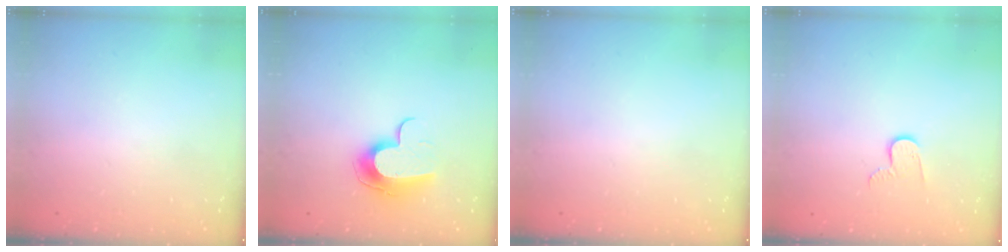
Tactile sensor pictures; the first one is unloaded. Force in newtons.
{"total": 10.7, "press": 10.7, "slide": 0.5}
{"total": 0.0}
{"total": 6.1, "press": 6.1, "slide": 0.6}